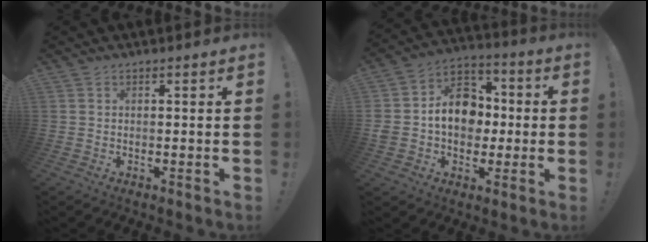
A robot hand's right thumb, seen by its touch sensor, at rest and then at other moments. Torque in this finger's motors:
{"motor_torque": [1.70, 1.81, 1.37, -0.25, 0.06]}